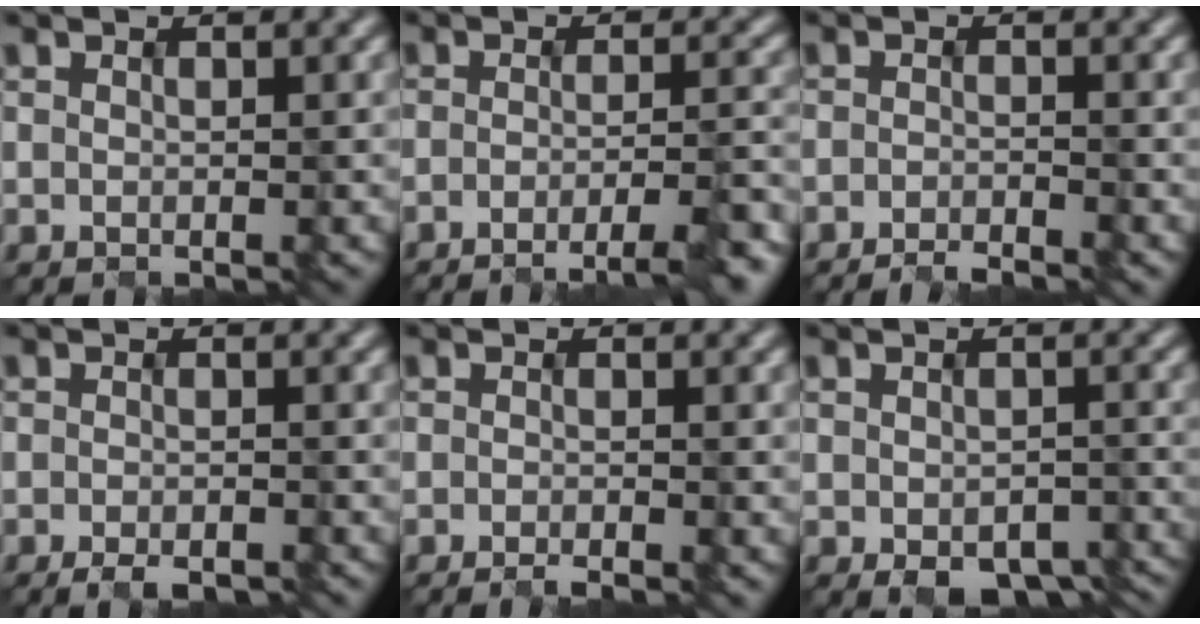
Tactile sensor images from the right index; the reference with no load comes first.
{"total": 5.5, "force": [-3.4, 1.1, 4.2], "torque": [-0.045, 0.001, -0.053]}
{"total": 2.1, "force": [-1.8, 0.2, 0.9], "torque": [-0.006, -0.003, -0.039]}
{"total": 1.7, "force": [-1.4, 0.2, 0.8], "torque": [-0.011, -0.002, -0.024]}
{"total": 1.2, "force": [-0.9, 0.2, 0.8], "torque": [-0.007, -0.002, -0.019]}
{"total": 4.5, "force": [-2.9, 2.3, 2.5], "torque": [-0.027, -0.014, -0.034]}